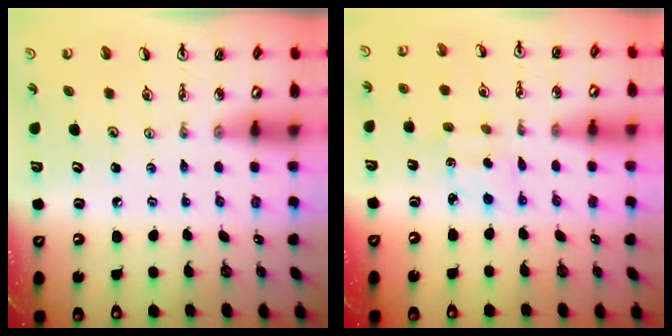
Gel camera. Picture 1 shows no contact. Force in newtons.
{"total": 1.6, "press": 1.5, "slide": 0.6}